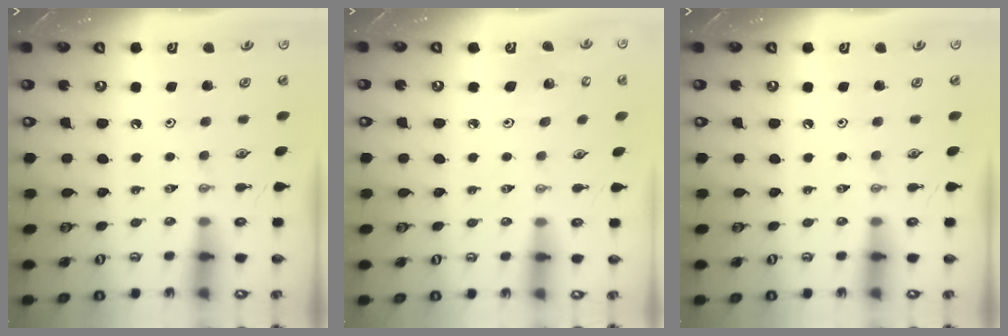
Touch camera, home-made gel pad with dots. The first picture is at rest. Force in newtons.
{"total": 4.1, "press": 4.0, "slide": 1.1}
{"total": 0.0}